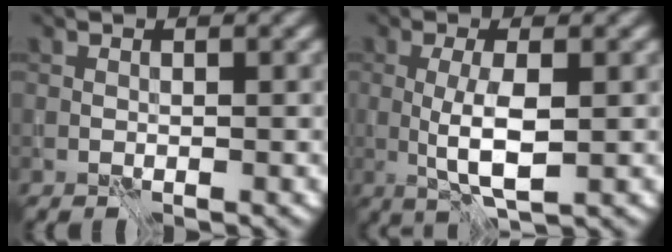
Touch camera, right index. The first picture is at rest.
{"total": 3.9, "force": [-0.3, 0.8, 3.8], "torque": [-0.078, -0.003, -0.004]}